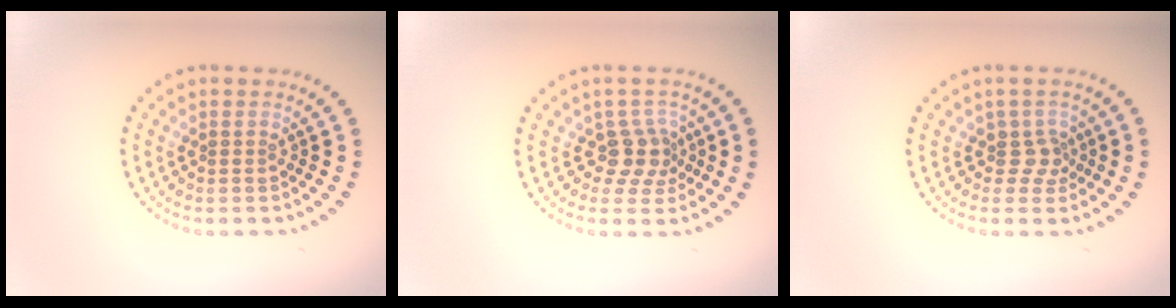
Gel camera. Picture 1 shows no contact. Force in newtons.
{"total": 2.7, "press": 2.0, "slide": 1.8}
{"total": 1.9, "press": 1.4, "slide": 1.2}